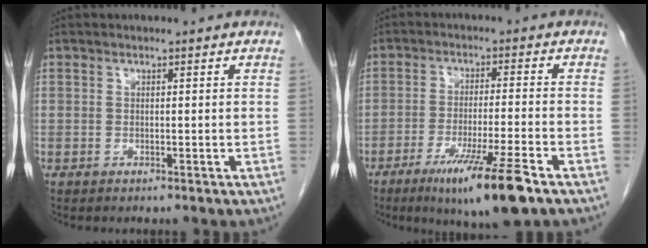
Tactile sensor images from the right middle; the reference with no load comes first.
{"total": 11.3, "force": [-6.8, 0.0, 9.1], "torque": [-0.156, -0.031, -0.110]}